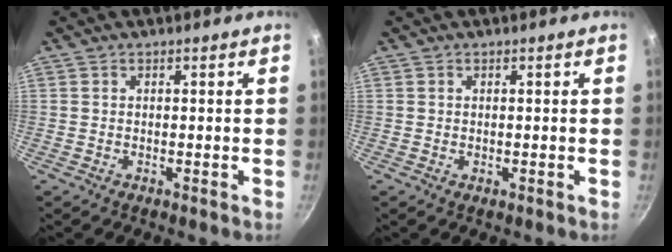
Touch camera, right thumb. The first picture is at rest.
{"total": 0.0}